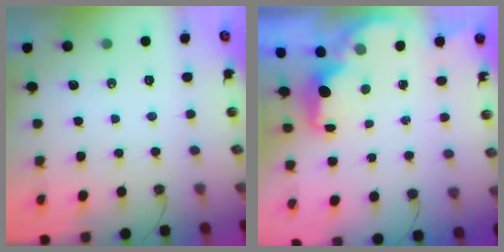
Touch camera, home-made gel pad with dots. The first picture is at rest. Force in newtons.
{"total": 2.6, "press": 2.5, "slide": 0.6}